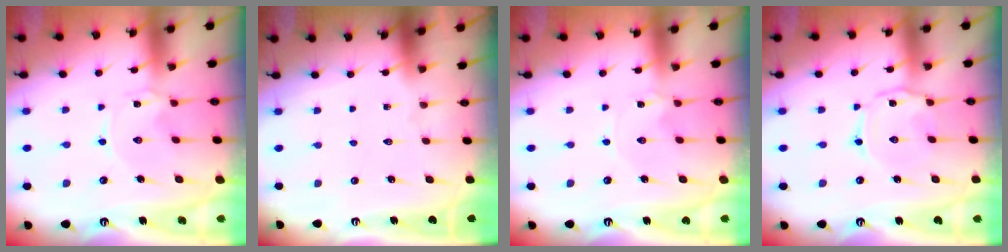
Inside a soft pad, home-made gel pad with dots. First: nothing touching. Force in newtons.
{"total": 0.0}
{"total": 1.1, "press": 1.0, "slide": 0.2}
{"total": 2.6, "press": 2.6, "slide": 0.4}